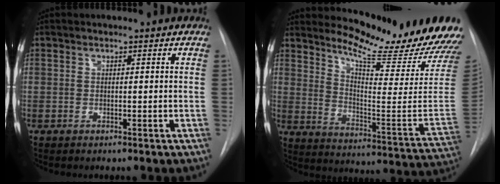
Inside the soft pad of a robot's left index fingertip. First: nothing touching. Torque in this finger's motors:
{"motor_torque": [-0.32, -0.83, 0.21, 0.01]}